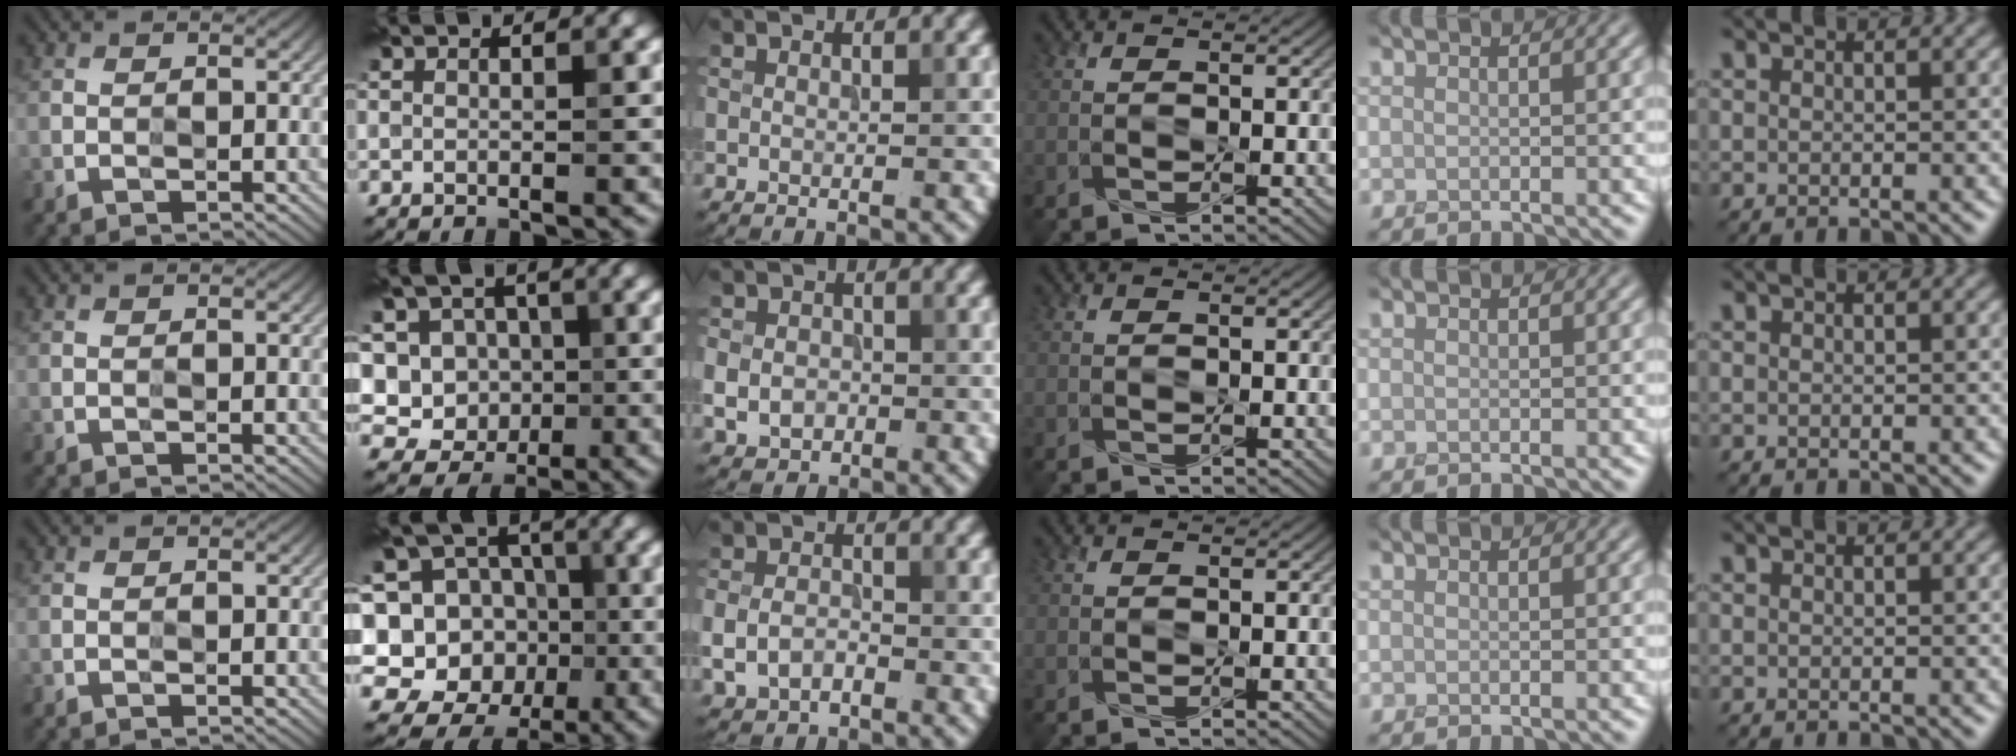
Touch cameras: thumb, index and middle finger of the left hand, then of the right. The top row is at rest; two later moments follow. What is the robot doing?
{"motion": "press", "object": "gel pad"}